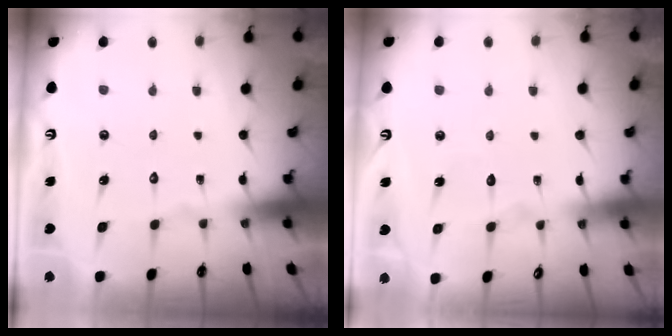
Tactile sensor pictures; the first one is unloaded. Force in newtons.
{"total": 2.5, "press": 2.5, "slide": 0.1}